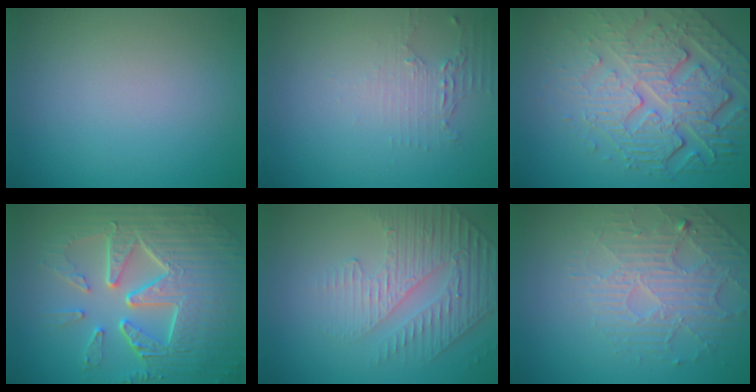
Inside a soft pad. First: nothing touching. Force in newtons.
{"total": 1.9, "press": 1.3, "slide": 1.4}
{"total": 8.0, "press": 5.6, "slide": 5.7}
{"total": 9.6, "press": 6.5, "slide": 7.0}
{"total": 4.7, "press": 3.3, "slide": 3.4}
{"total": 4.7, "press": 3.4, "slide": 3.2}